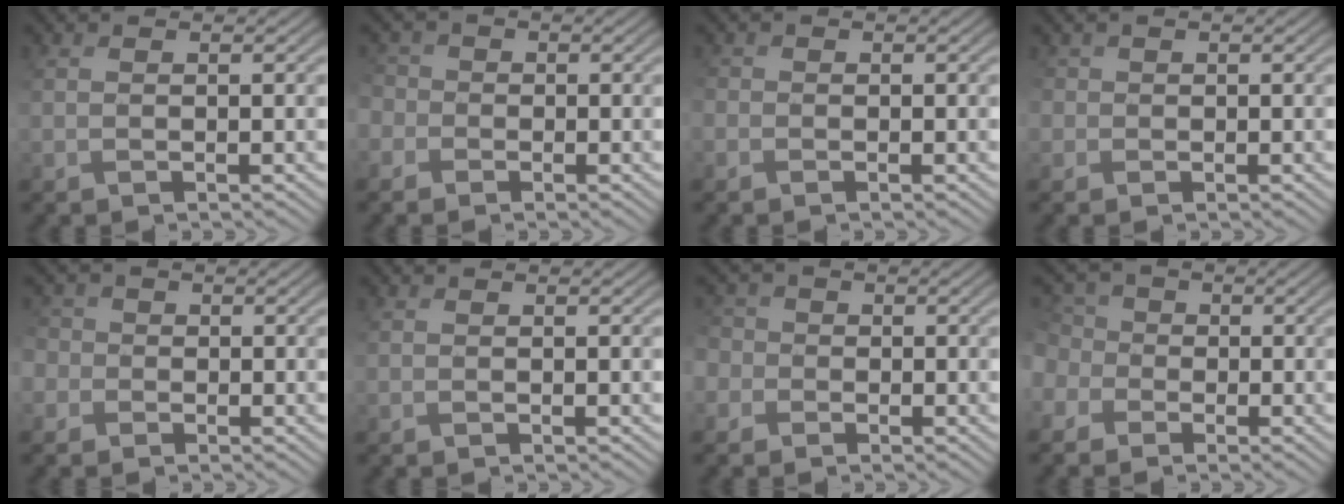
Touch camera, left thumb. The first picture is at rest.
{"total": 2.6, "force": [-1.4, 2.2, -0.1], "torque": [-0.005, 0.000, -0.039]}
{"total": 0.9, "force": [-0.7, 0.4, -0.4], "torque": [0.007, -0.004, -0.015]}
{"total": 1.2, "force": [-0.4, 0.9, -0.7], "torque": [0.019, -0.005, -0.013]}
{"total": 2.6, "force": [-1.1, 2.3, -0.2], "torque": [-0.003, -0.001, -0.035]}
{"total": 0.0}
{"total": 3.0, "force": [-1.3, 2.7, 0.0], "torque": [-0.009, 0.001, -0.041]}
{"total": 4.4, "force": [-1.4, 3.9, 1.5], "torque": [-0.060, -0.002, -0.037]}